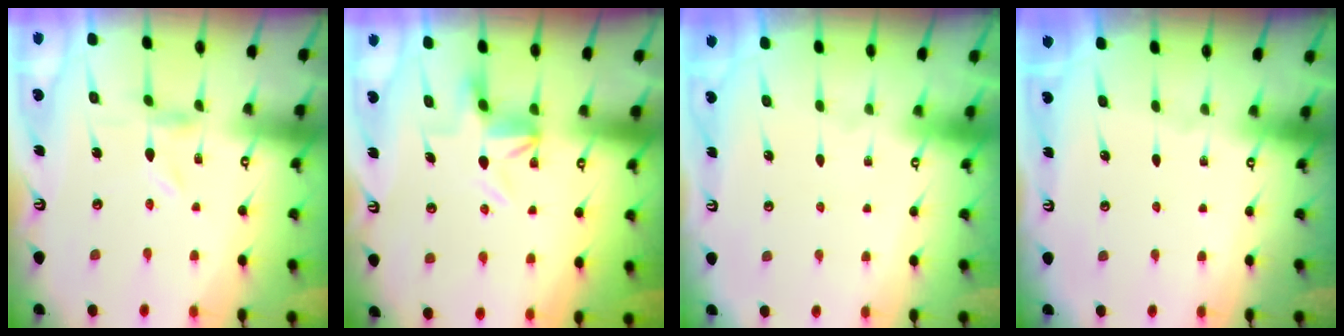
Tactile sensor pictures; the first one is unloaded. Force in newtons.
{"total": 5.3, "press": 5.1, "slide": 1.2}
{"total": 1.8, "press": 1.7, "slide": 0.1}
{"total": 0.0}